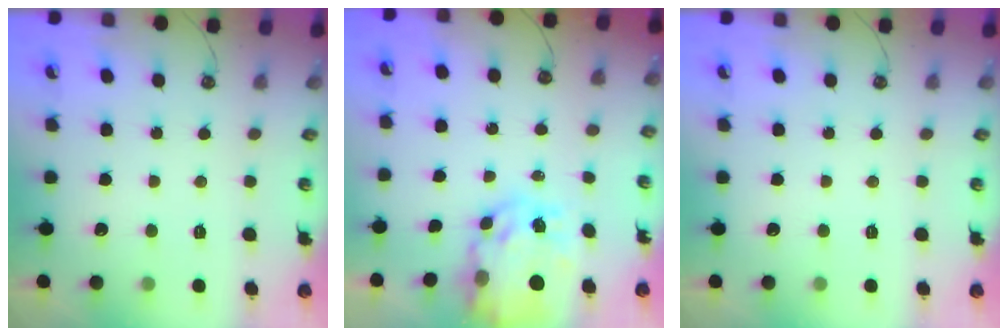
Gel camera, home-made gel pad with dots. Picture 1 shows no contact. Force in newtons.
{"total": 10.3, "press": 10.2, "slide": 0.8}
{"total": 0.0}